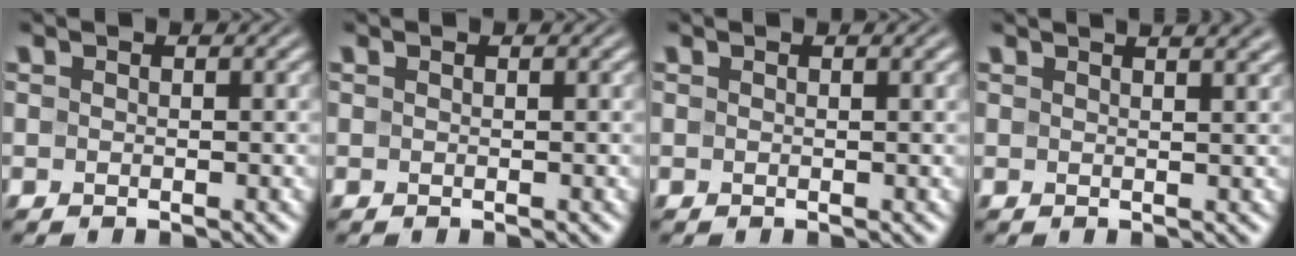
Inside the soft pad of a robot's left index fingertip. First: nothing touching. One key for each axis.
{"total": 0.0}
{"total": 1.4, "fx": 0.8, "fy": 0.4, "fz": 1.1, "tx": -0.013, "ty": 0.005, "tz": 0.006}
{"total": 4.6, "fx": 3.2, "fy": 1.9, "fz": 2.7, "tx": -0.003, "ty": 0.030, "tz": 0.004}